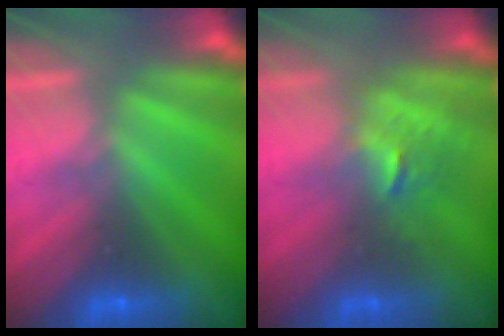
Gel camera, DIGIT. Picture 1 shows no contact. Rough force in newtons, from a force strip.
{"total": 2.5}